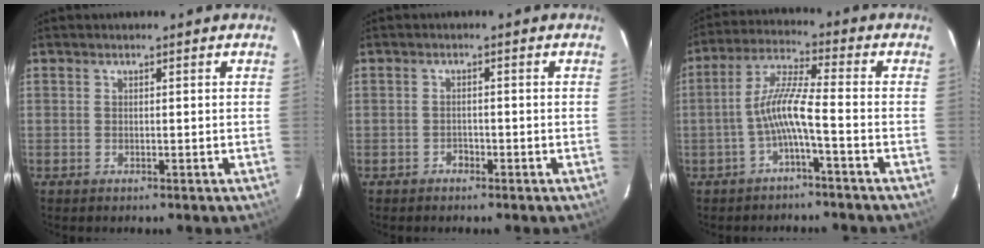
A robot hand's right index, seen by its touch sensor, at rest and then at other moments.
{"total": 1.3, "force": [-1.0, 0.8, 0.2], "torque": [-0.003, 0.004, -0.015]}
{"total": 6.9, "force": [-2.8, 0.0, 6.4], "torque": [-0.146, 0.015, -0.053]}